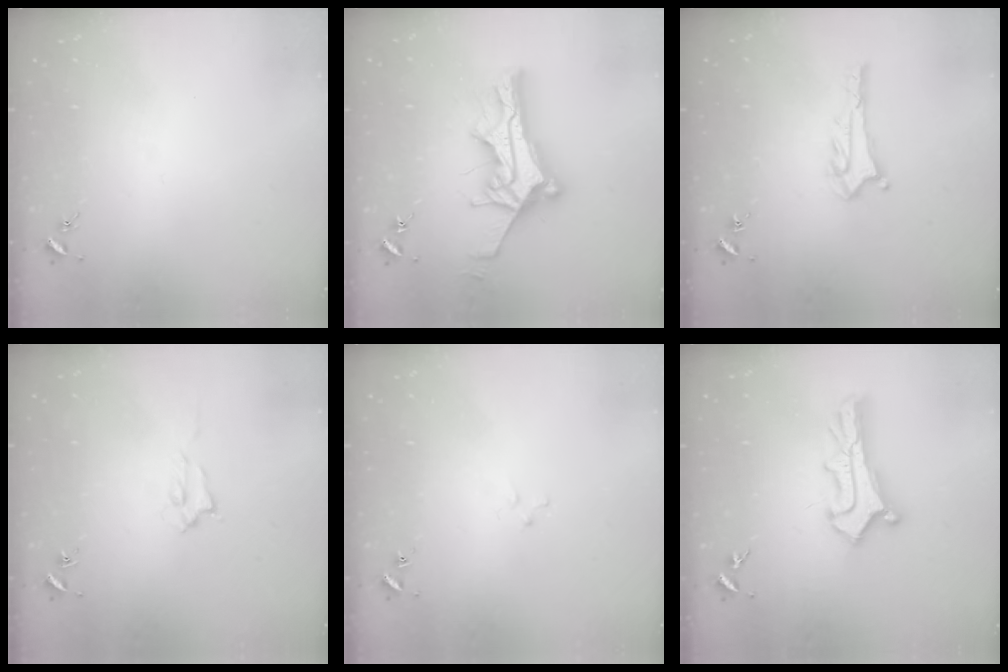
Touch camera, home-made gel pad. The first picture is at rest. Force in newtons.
{"total": 11.4, "press": 11.4, "slide": 1.0}
{"total": 2.8, "press": 2.8, "slide": 0.2}
{"total": 1.4, "press": 1.4, "slide": 0.2}
{"total": 1.5, "press": 1.5, "slide": 0.2}
{"total": 4.3, "press": 4.3, "slide": 0.4}